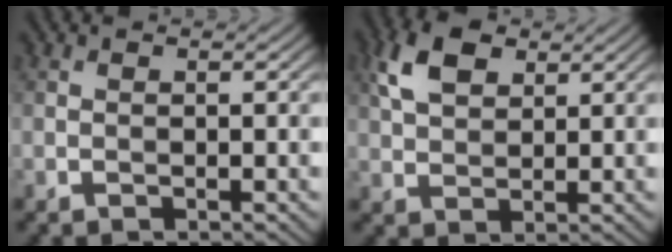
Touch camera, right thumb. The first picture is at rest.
{"total": 6.1, "force": [2.8, 3.6, 4.1], "torque": [-0.097, 0.011, 0.051]}